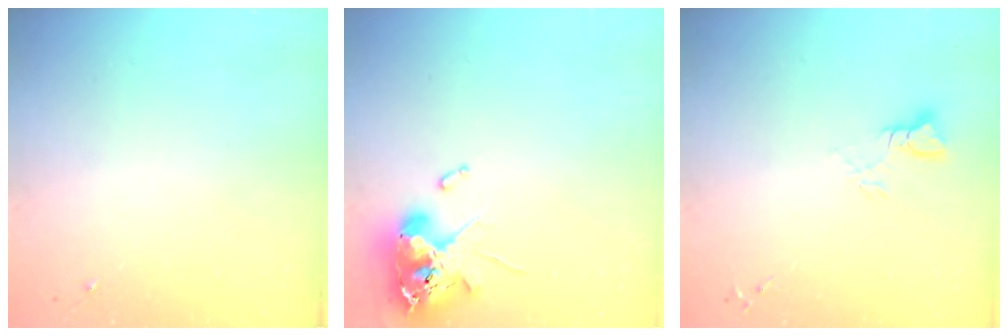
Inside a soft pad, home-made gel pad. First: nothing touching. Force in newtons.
{"total": 12.0, "press": 11.9, "slide": 1.9}
{"total": 3.6, "press": 3.5, "slide": 0.3}